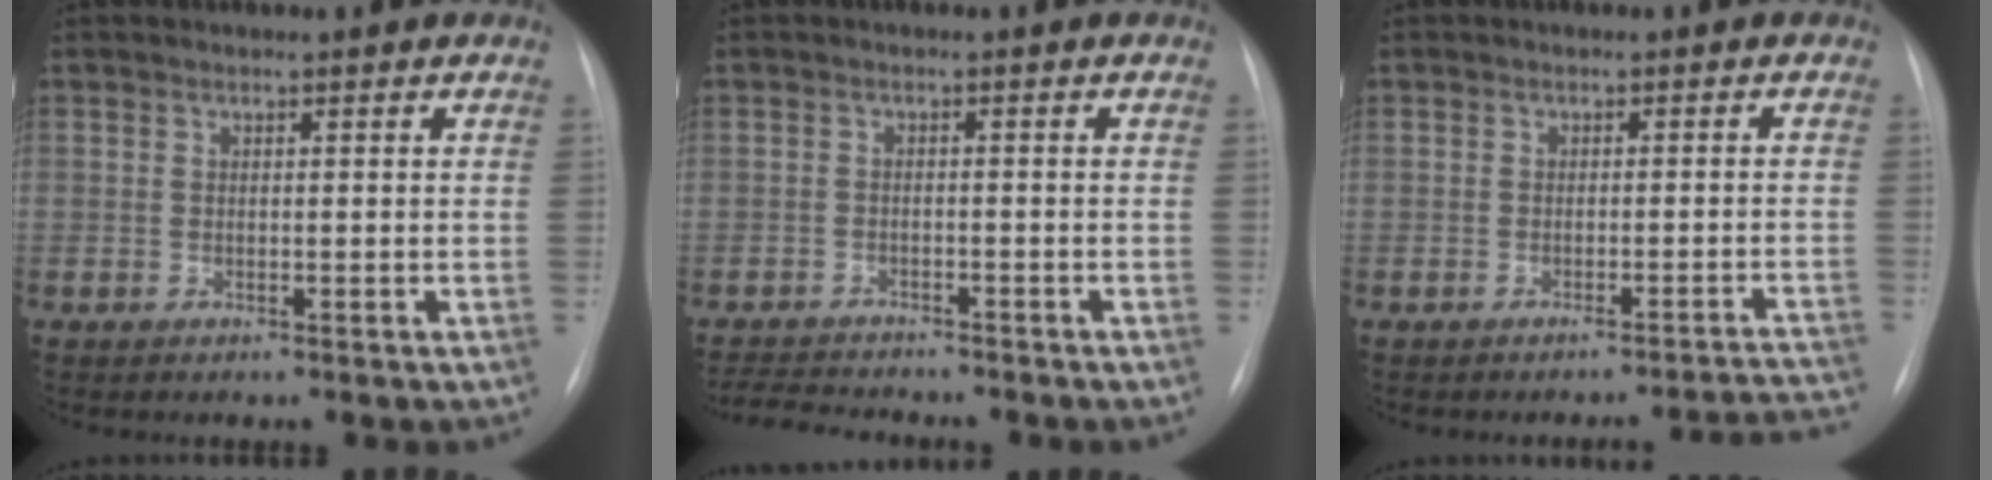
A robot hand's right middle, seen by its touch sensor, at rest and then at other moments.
{"total": 7.4, "force": [-7.0, 1.0, 2.2], "torque": [-0.035, -0.011, -0.107]}
{"total": 7.6, "force": [-7.5, -0.7, 0.4], "torque": [0.014, 0.013, -0.084]}